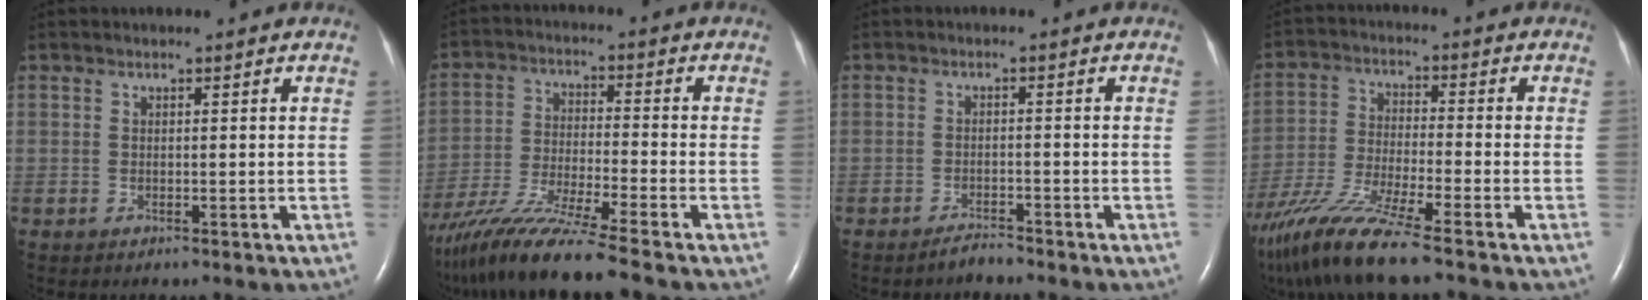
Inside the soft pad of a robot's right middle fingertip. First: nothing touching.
{"total": 13.5, "force": [-11.2, -1.3, 7.5], "torque": [-0.144, -0.035, -0.202]}
{"total": 1.9, "force": [-1.8, 0.1, 0.3], "torque": [-0.007, -0.004, -0.031]}
{"total": 13.0, "force": [-10.0, -0.4, 8.4], "torque": [-0.173, -0.034, -0.187]}